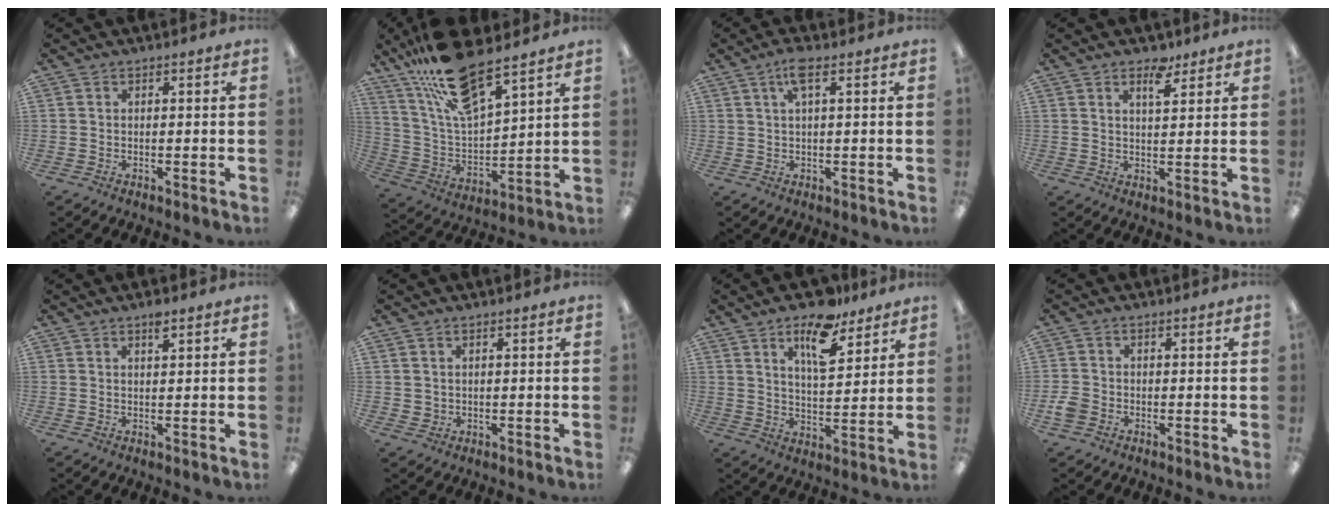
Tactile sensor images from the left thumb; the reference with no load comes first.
{"total": 18.3, "force": [14.1, 4.8, 10.6], "torque": [-0.217, -0.073, 0.247]}
{"total": 4.7, "force": [2.1, 1.2, 4.0], "torque": [-0.076, 0.005, 0.033]}
{"total": 2.9, "force": [2.3, 1.1, 1.4], "torque": [-0.007, -0.012, 0.036]}
{"total": 2.4, "force": [1.7, 0.7, 1.5], "torque": [-0.019, -0.006, 0.027]}
{"total": 1.7, "force": [1.0, 1.4, 0.2], "torque": [-0.006, 0.003, 0.018]}
{"total": 12.6, "force": [8.4, 5.5, 7.7], "torque": [-0.107, -0.044, 0.140]}
{"total": 3.0, "force": [-1.2, 2.3, 1.4], "torque": [-0.020, 0.008, -0.022]}